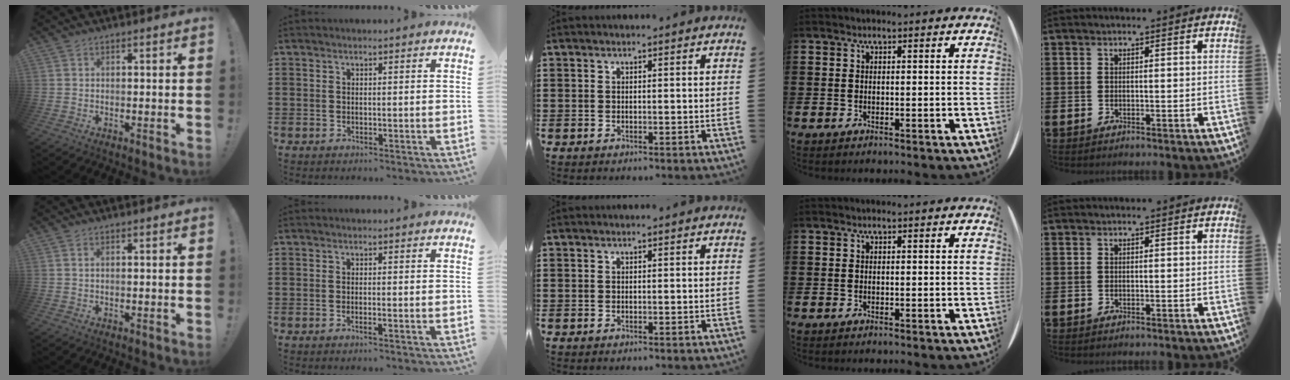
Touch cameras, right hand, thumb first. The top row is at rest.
{"thumb": {"total": 0.7, "force": [0.1, 0.1, 0.7], "torque": [-0.020, 0.004, 0.003]}, "index": {"total": 0.8, "force": [-0.4, -0.1, 0.7], "torque": [-0.011, -0.005, -0.007]}}